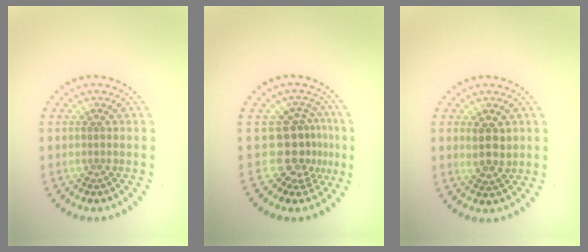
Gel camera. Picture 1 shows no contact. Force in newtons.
{"total": 3.6, "press": 2.6, "slide": 2.5}
{"total": 2.4, "press": 2.3, "slide": 0.8}